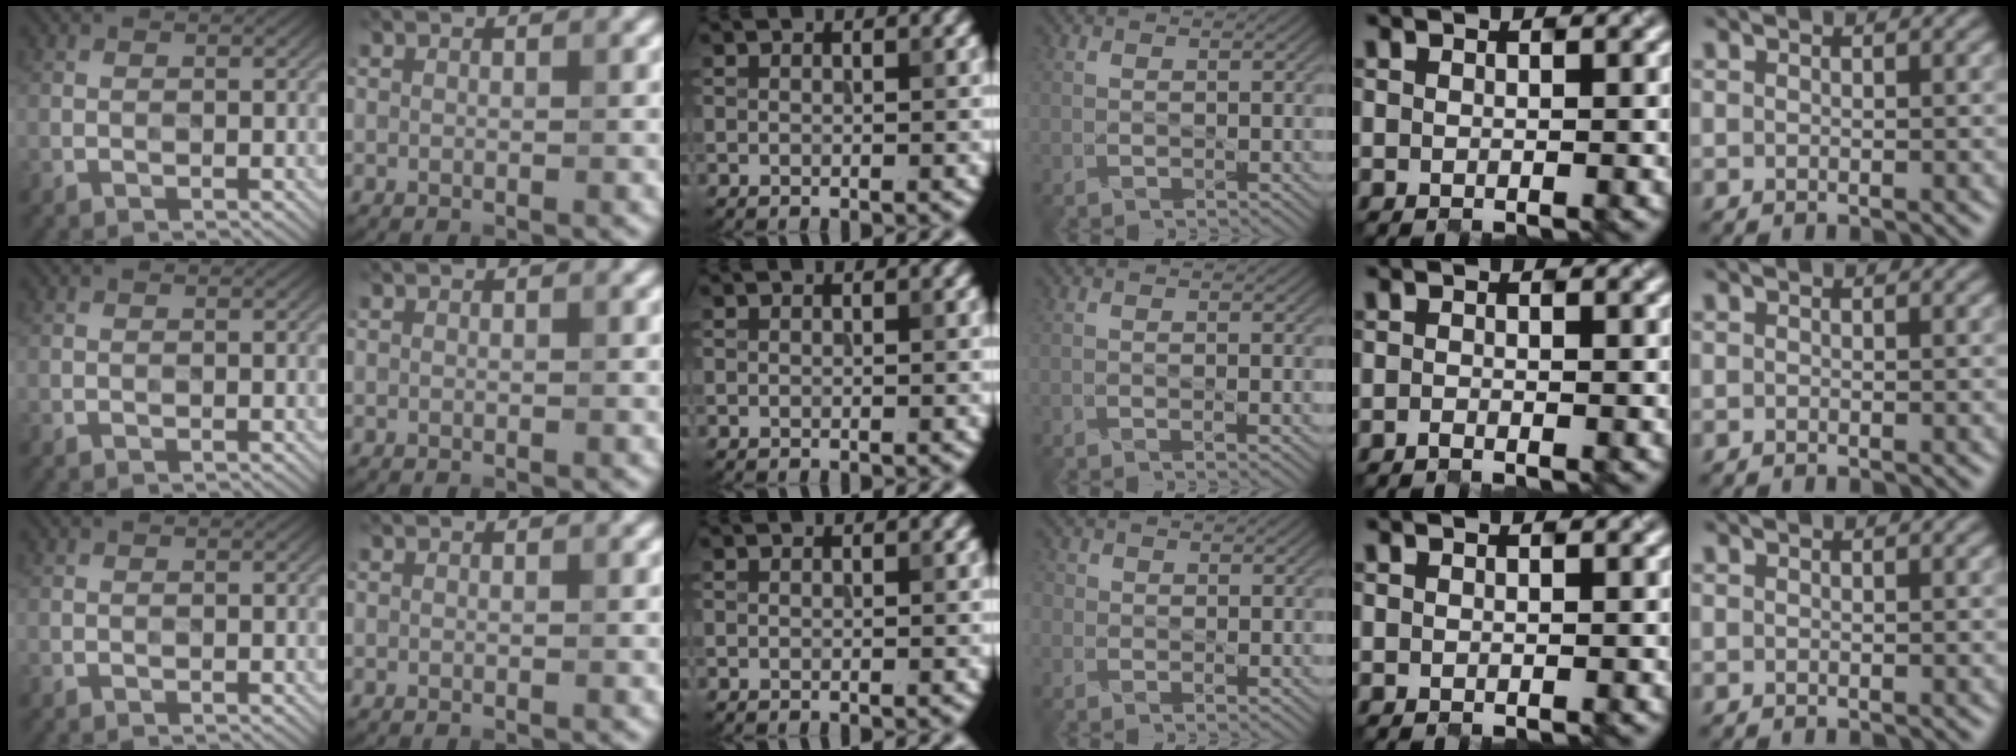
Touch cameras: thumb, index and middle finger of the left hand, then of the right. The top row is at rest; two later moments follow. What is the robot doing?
{"motion": "open", "object": "folder"}